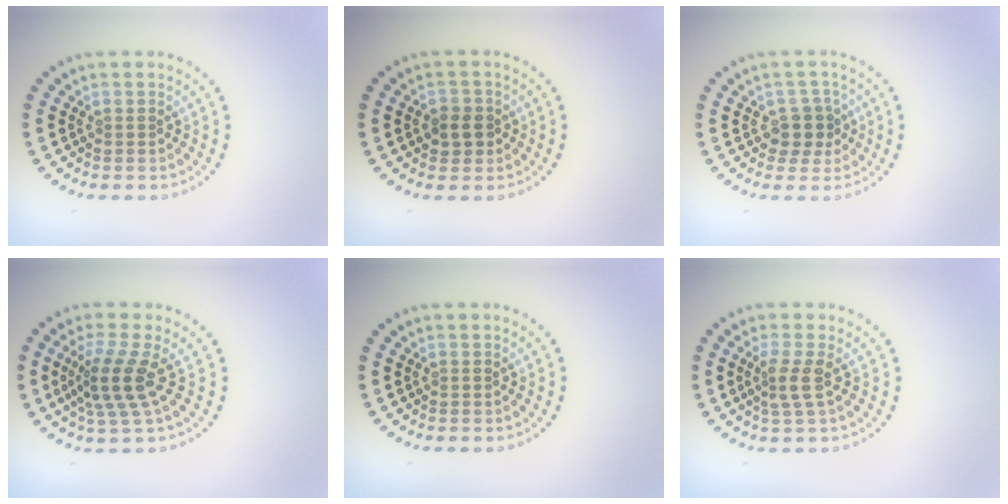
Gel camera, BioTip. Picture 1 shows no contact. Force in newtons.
{"total": 2.0, "press": 1.9, "slide": 0.7}
{"total": 2.5, "press": 2.1, "slide": 1.4}
{"total": 3.8, "press": 2.8, "slide": 2.5}
{"total": 0.0}
{"total": 2.2, "press": 1.6, "slide": 1.5}